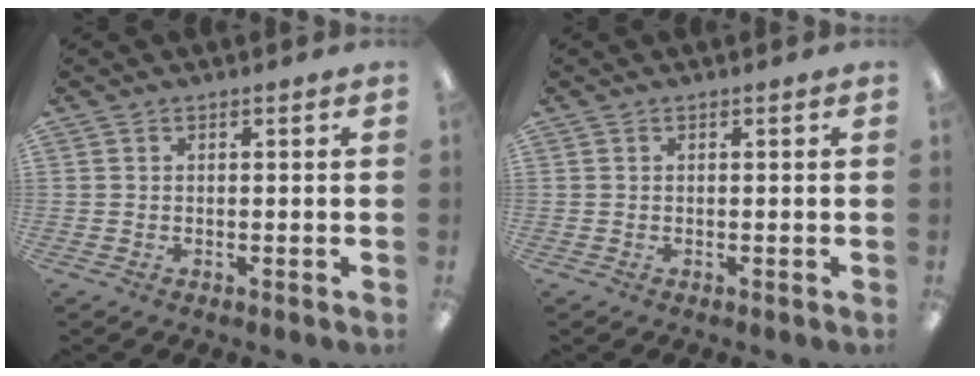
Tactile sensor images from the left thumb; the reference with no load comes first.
{"total": 0.0}